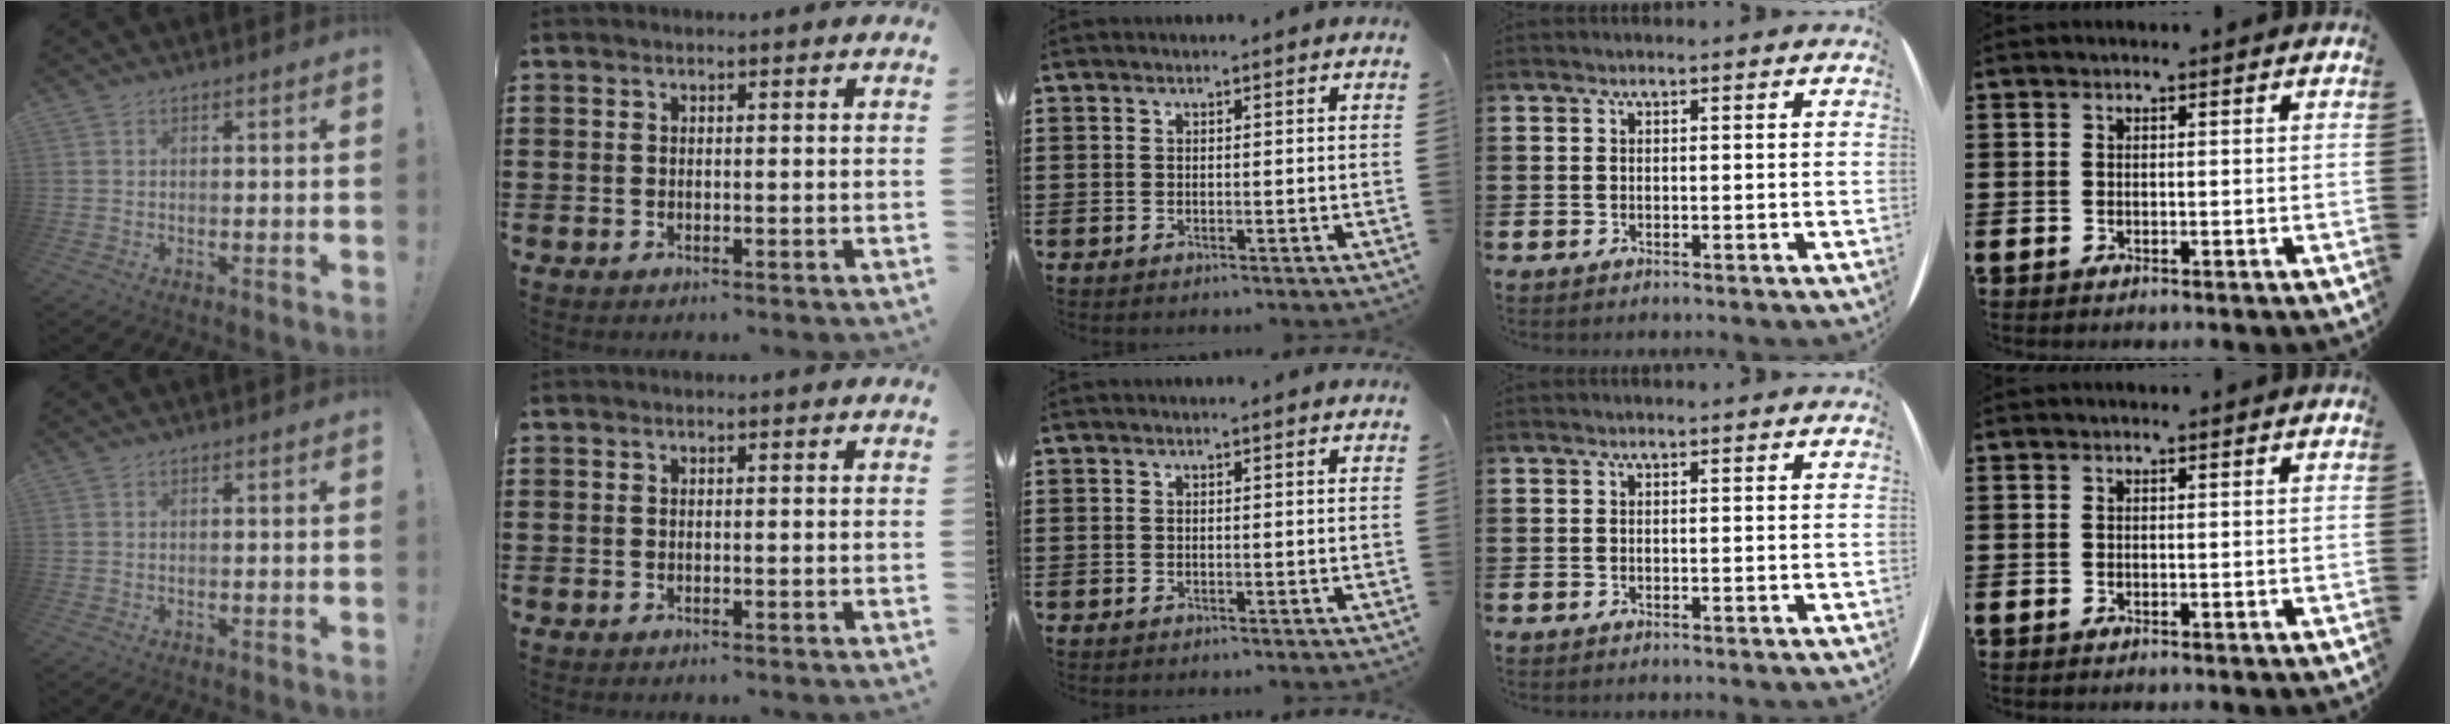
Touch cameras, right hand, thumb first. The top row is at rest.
{}